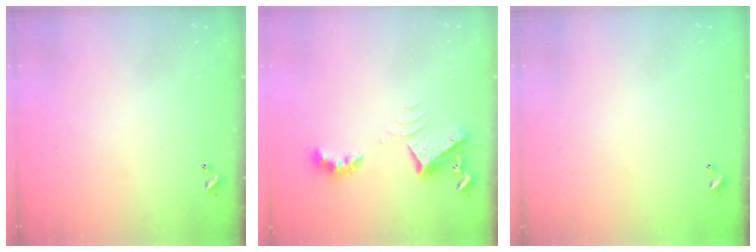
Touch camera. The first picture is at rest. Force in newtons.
{"total": 7.7, "press": 7.6, "slide": 1.6}
{"total": 2.9, "press": 2.9, "slide": 0.1}